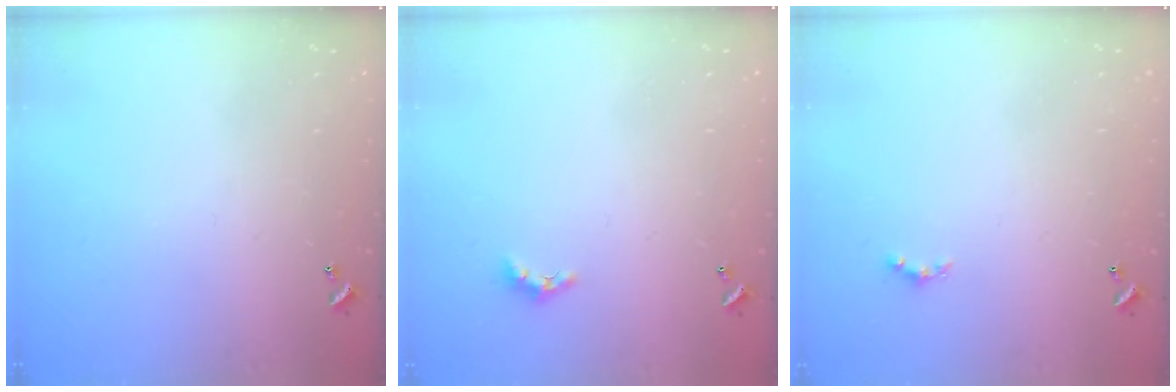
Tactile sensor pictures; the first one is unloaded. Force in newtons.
{"total": 2.6, "press": 2.5, "slide": 0.6}
{"total": 2.5, "press": 2.5, "slide": 0.4}